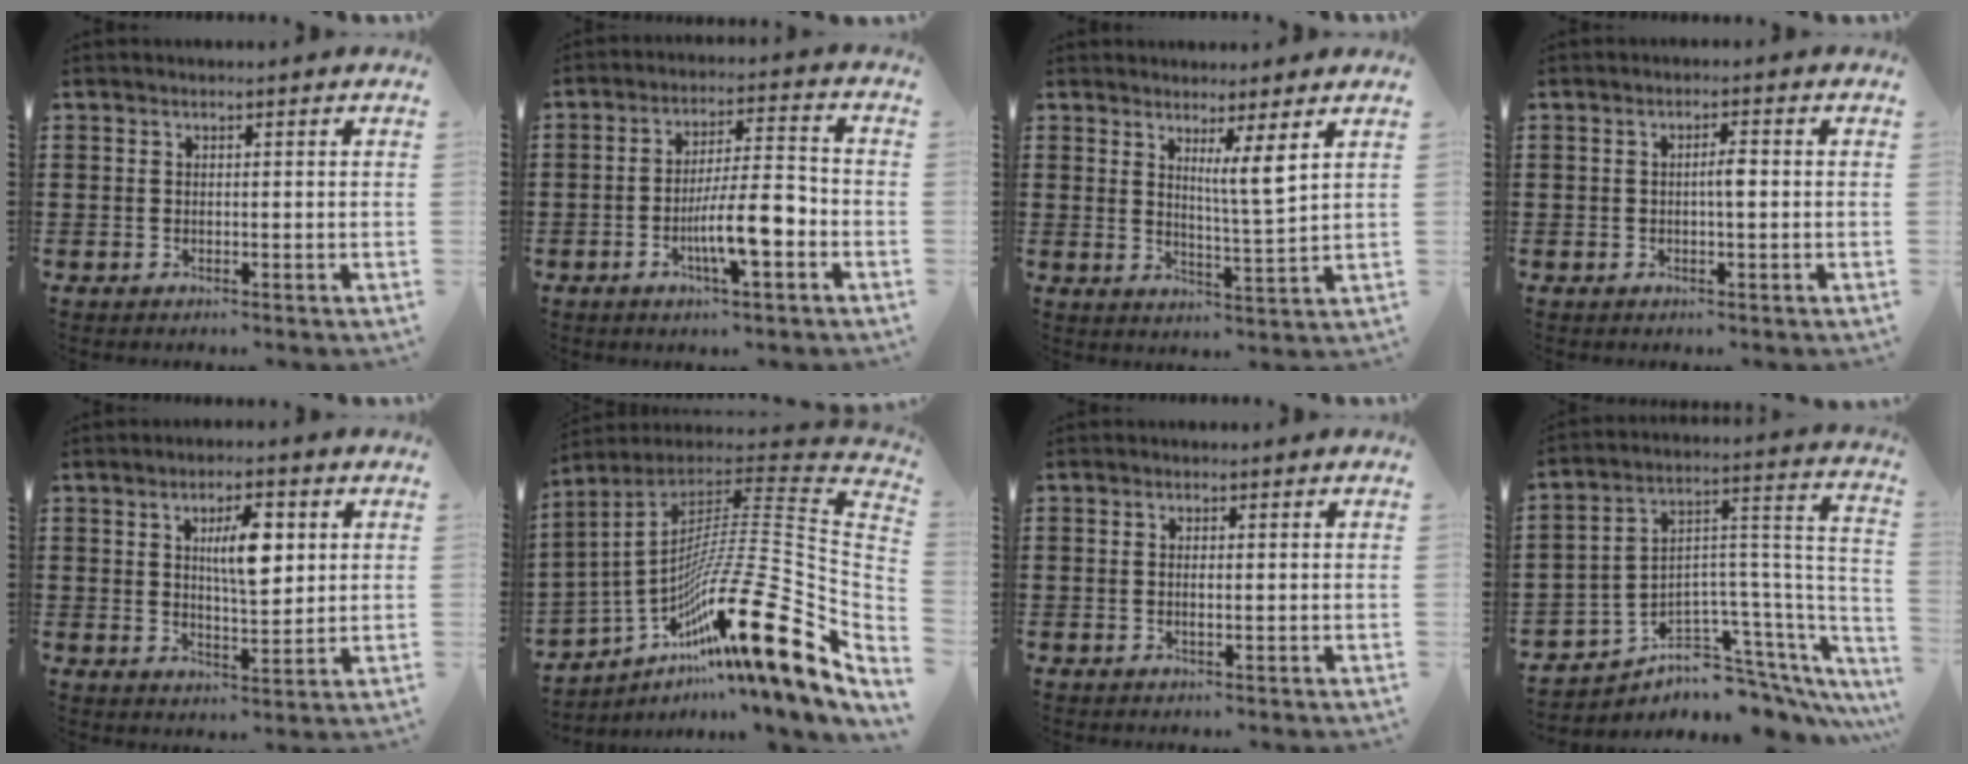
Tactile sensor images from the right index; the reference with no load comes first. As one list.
[{"total": 9.4, "force": [-3.4, 2.3, 8.4], "torque": [-0.151, 0.002, -0.061]}, {"total": 5.1, "force": [3.2, -0.3, 3.9], "torque": [-0.070, -0.022, 0.049]}, {"total": 2.3, "force": [-0.2, 0.5, 2.2], "torque": [-0.042, 0.001, -0.004]}, {"total": 7.1, "force": [2.0, 2.5, 6.4], "torque": [-0.113, 0.001, 0.028]}, {"total": 19.0, "force": [-8.6, 2.1, 16.8], "torque": [-0.311, -0.019, -0.161]}, {"total": 1.1, "force": [-0.1, 0.2, 1.1], "torque": [-0.019, -0.005, -0.001]}, {"total": 5.5, "force": [-4.3, 2.8, 2.1], "torque": [-0.037, -0.017, -0.077]}]